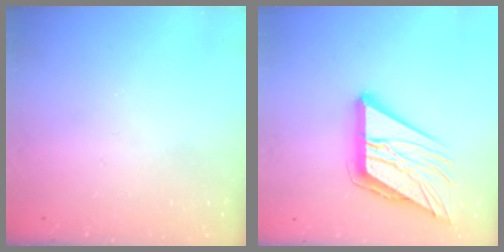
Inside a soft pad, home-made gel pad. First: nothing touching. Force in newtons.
{"total": 17.6, "press": 17.5, "slide": 2.0}